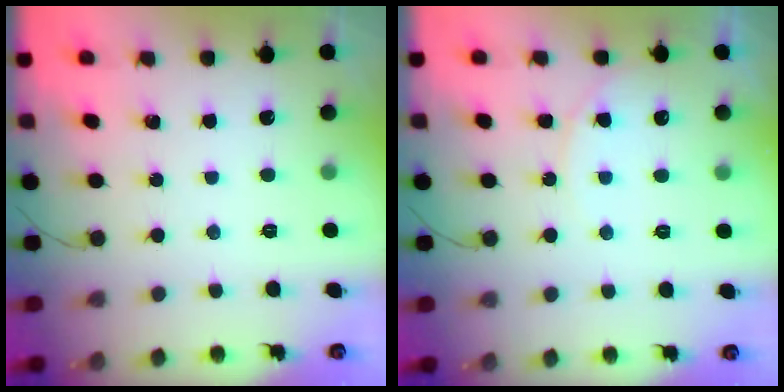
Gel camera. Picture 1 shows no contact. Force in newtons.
{"total": 6.6, "press": 6.6, "slide": 0.4}